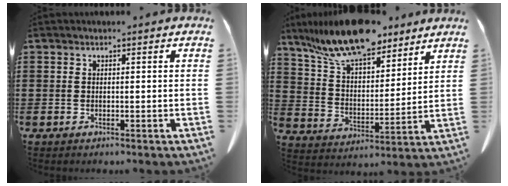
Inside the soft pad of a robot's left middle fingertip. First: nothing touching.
{"total": 12.4, "force": [10.2, 3.6, 6.0], "torque": [-0.138, -0.039, 0.184]}